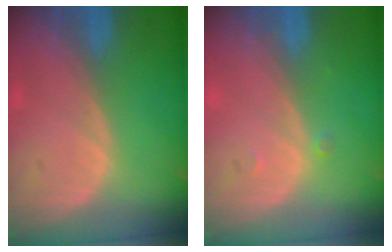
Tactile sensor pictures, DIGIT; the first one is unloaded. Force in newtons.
{"total": 0.7, "press": 0.7, "slide": 0.1}